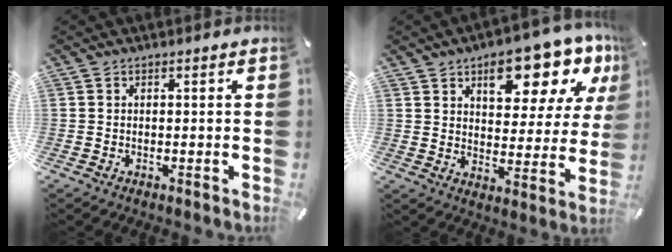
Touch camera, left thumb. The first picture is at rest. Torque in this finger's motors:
{"motor_torque": [2.47, 2.54, 1.42, -1.35, 0.17]}